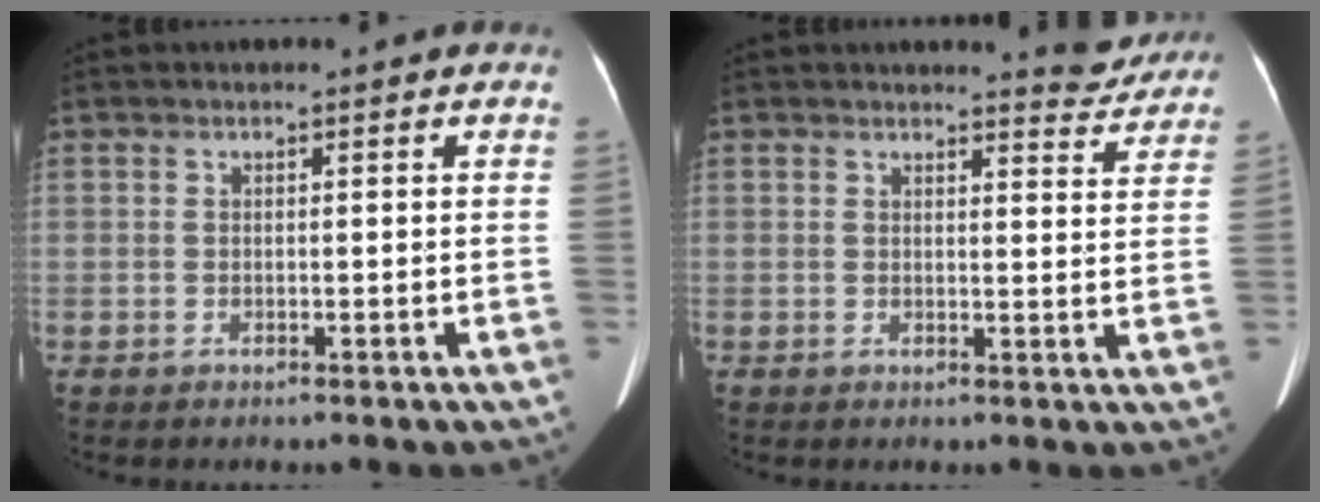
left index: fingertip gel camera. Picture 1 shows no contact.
{"total": 4.7, "force": [4.6, 0.7, 0.3], "torque": [-0.001, -0.021, 0.040]}